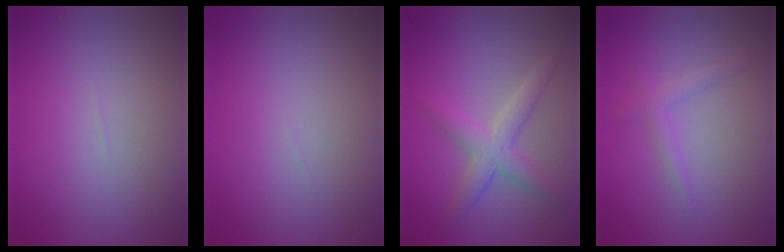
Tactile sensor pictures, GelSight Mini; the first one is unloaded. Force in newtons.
{"total": 0.0}
{"total": 3.0, "press": 3.0, "slide": 0.1}
{"total": 1.4, "press": 1.4, "slide": 0.0}